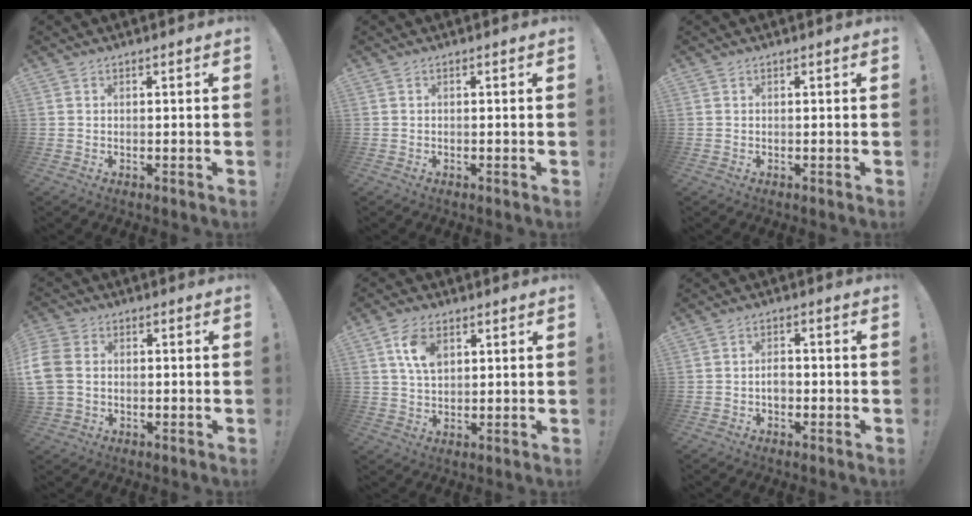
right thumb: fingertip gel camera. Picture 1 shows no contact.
{"total": 0.0}
{"total": 0.0}
{"total": 8.5, "force": [-1.1, 6.7, 5.2], "torque": [-0.112, 0.007, -0.016]}
{"total": 8.1, "force": [3.3, 5.1, 5.4], "torque": [-0.094, 0.001, 0.063]}
{"total": 3.4, "force": [-1.3, 2.1, 2.2], "torque": [-0.026, 0.001, -0.028]}